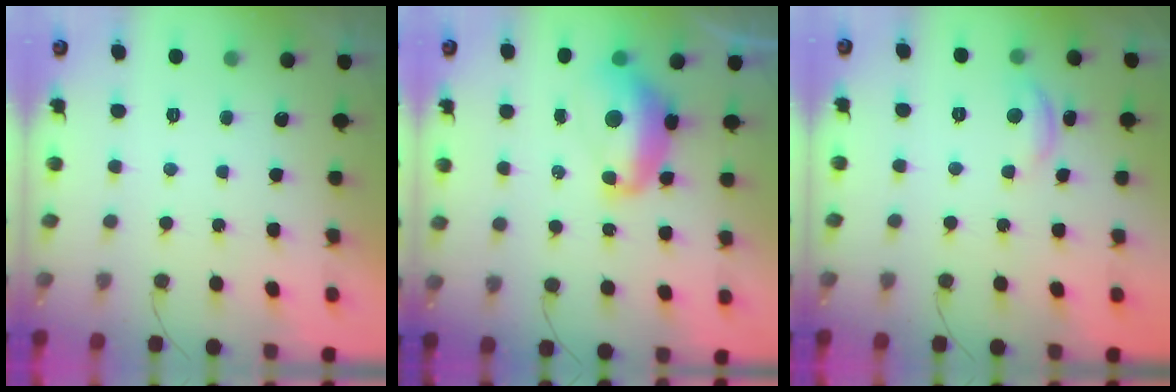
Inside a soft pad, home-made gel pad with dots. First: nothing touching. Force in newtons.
{"total": 11.3, "press": 11.2, "slide": 1.1}
{"total": 5.7, "press": 5.6, "slide": 0.5}